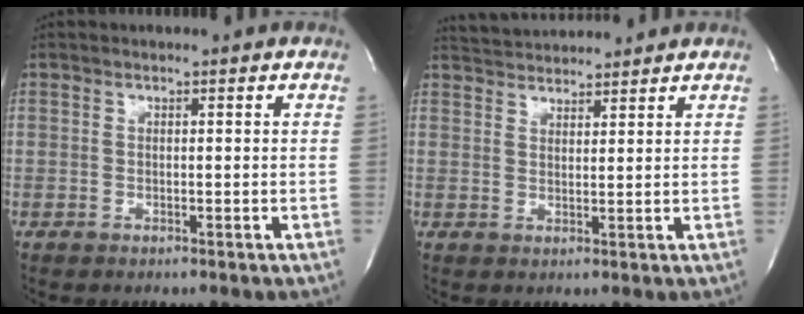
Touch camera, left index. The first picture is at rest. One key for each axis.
{"total": 5.5, "fx": 5.5, "fy": 0.5, "fz": 0.8, "tx": -0.021, "ty": 0.024, "tz": 0.088}